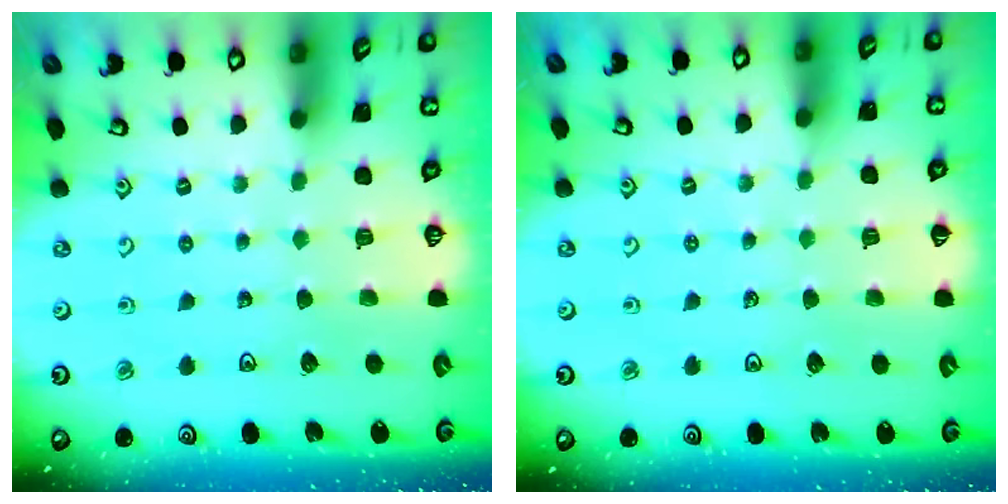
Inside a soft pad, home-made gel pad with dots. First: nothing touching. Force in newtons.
{"total": 1.3, "press": 1.3, "slide": 0.2}